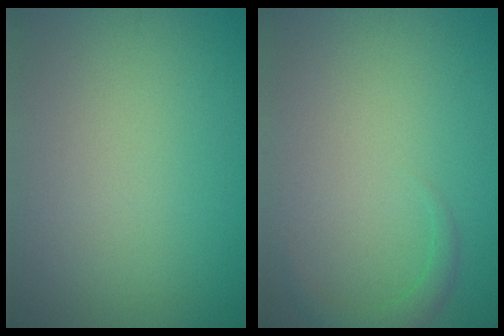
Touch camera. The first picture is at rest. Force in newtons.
{"total": 1.5, "press": 1.5, "slide": 0.1}